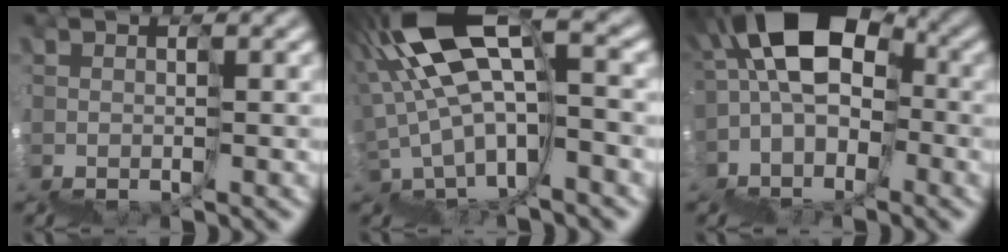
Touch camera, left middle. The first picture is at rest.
{"total": 8.7, "force": [3.0, 3.7, 7.3], "torque": [-0.147, 0.034, 0.059]}
{"total": 7.4, "force": [0.0, 5.5, 5.0], "torque": [-0.082, 0.025, -0.005]}